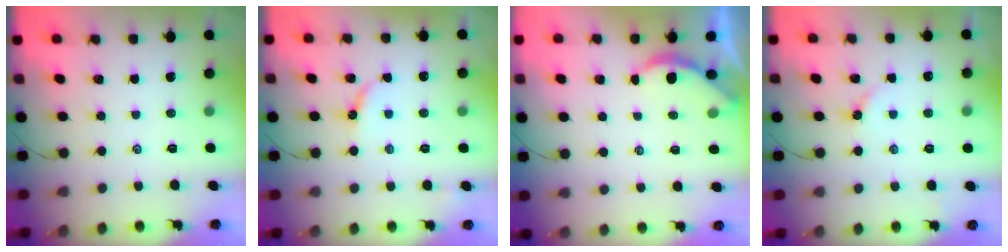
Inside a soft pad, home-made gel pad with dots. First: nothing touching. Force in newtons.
{"total": 5.7, "press": 5.6, "slide": 0.6}
{"total": 1.9, "press": 1.9, "slide": 0.1}
{"total": 2.7, "press": 2.6, "slide": 0.5}